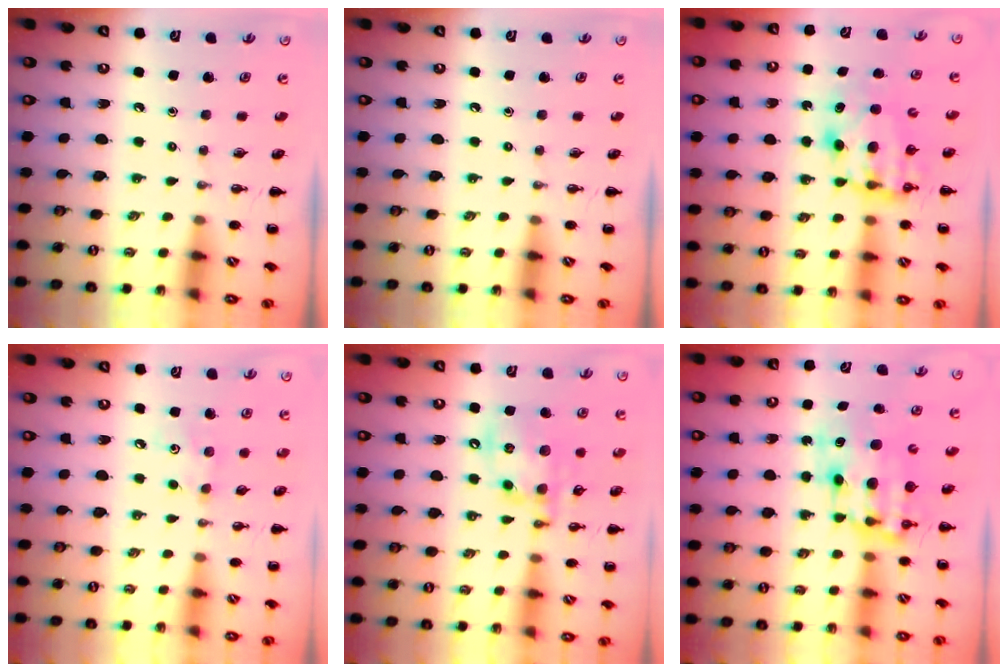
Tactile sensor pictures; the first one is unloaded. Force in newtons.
{"total": 0.0}
{"total": 9.9, "press": 9.8, "slide": 1.4}
{"total": 4.3, "press": 4.2, "slide": 0.9}
{"total": 14.2, "press": 13.9, "slide": 3.1}
{"total": 9.7, "press": 9.4, "slide": 2.6}